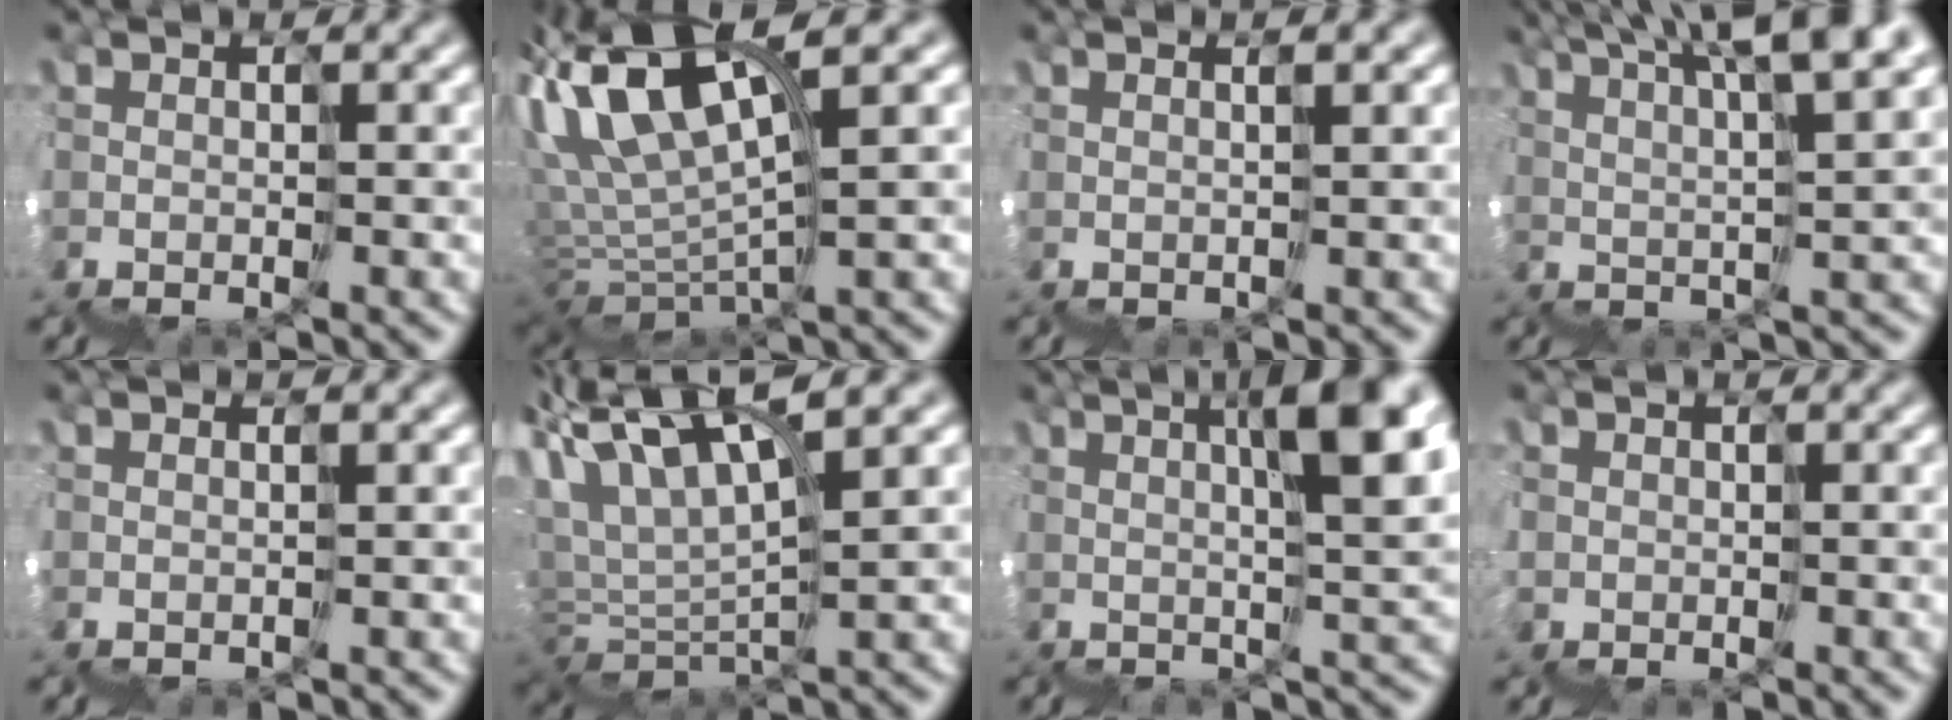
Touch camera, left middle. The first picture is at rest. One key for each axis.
{"total": 4.9, "fx": 4.2, "fy": 0.7, "fz": 2.5, "tx": -0.091, "ty": 0.032, "tz": 0.070}
{"total": 2.1, "fx": 1.2, "fy": 0.7, "fz": 1.6, "tx": -0.010, "ty": 0.029, "tz": 0.017}
{"total": 7.0, "fx": 5.5, "fy": 0.1, "fz": 4.3, "tx": -0.059, "ty": 0.051, "tz": 0.084}
{"total": 1.0, "fx": 0.5, "fy": 0.2, "fz": 0.8, "tx": -0.009, "ty": 0.013, "tz": 0.009}
{"total": 4.1, "fx": 4.0, "fy": -0.4, "fz": 1.0, "tx": -0.058, "ty": 0.033, "tz": 0.065}
{"total": 7.6, "fx": 3.5, "fy": 1.5, "fz": 6.5, "tx": -0.075, "ty": 0.037, "tz": 0.055}
{"total": 1.1, "fx": 0.2, "fy": 0.7, "fz": -0.8, "tx": -0.006, "ty": -0.005, "tz": 0.008}